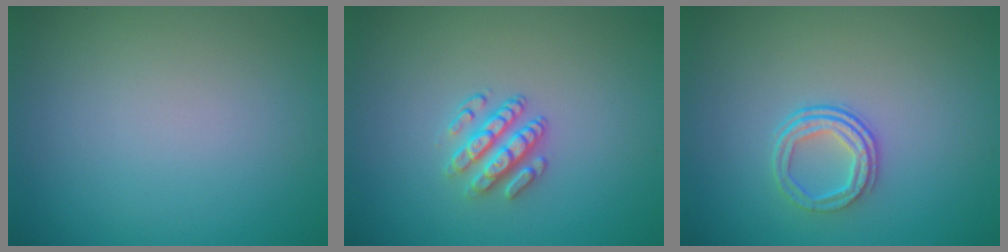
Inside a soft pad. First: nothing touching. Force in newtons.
{"total": 3.0, "press": 2.4, "slide": 1.6}
{"total": 2.4, "press": 1.7, "slide": 1.7}